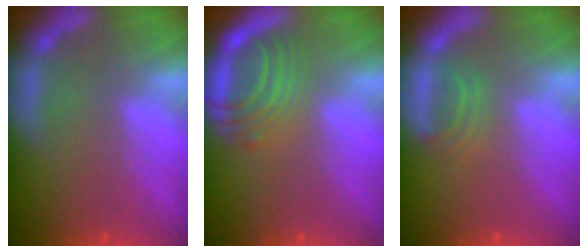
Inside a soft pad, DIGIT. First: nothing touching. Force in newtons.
{"total": 6.1}
{"total": 1.9}